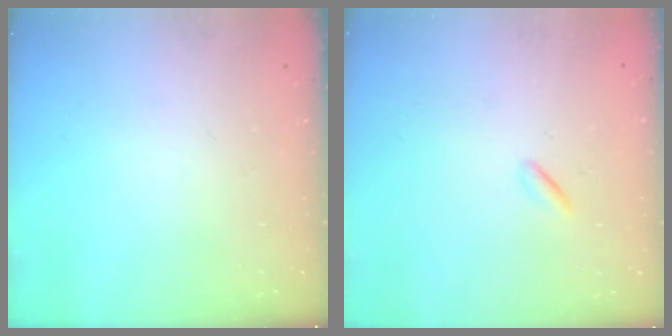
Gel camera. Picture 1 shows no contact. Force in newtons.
{"total": 0.0}